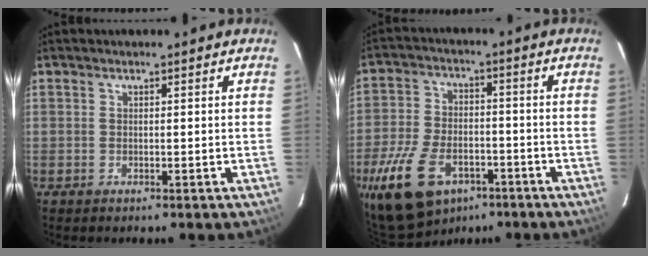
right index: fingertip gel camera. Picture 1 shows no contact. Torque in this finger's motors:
{"motor_torque": [1.12, -1.02, 0.91, 0.21]}